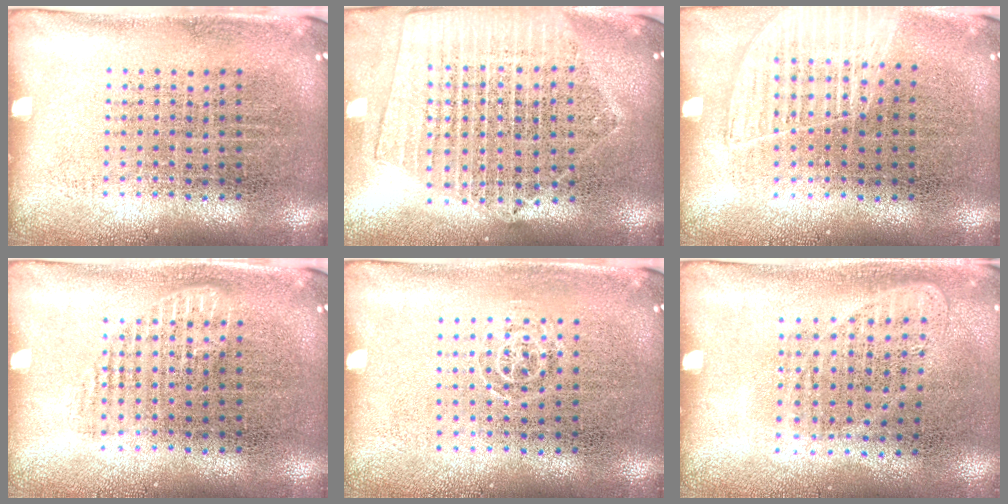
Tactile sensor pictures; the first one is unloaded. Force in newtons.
{"total": 1.9, "press": 1.8, "slide": 0.7}
{"total": 1.2, "press": 1.2, "slide": 0.2}
{"total": 1.3, "press": 1.2, "slide": 0.4}
{"total": 0.7, "press": 0.5, "slide": 0.4}
{"total": 0.9, "press": 0.9, "slide": 0.3}